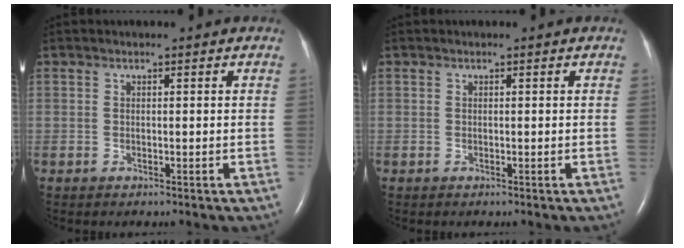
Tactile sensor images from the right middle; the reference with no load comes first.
{"total": 0.0}